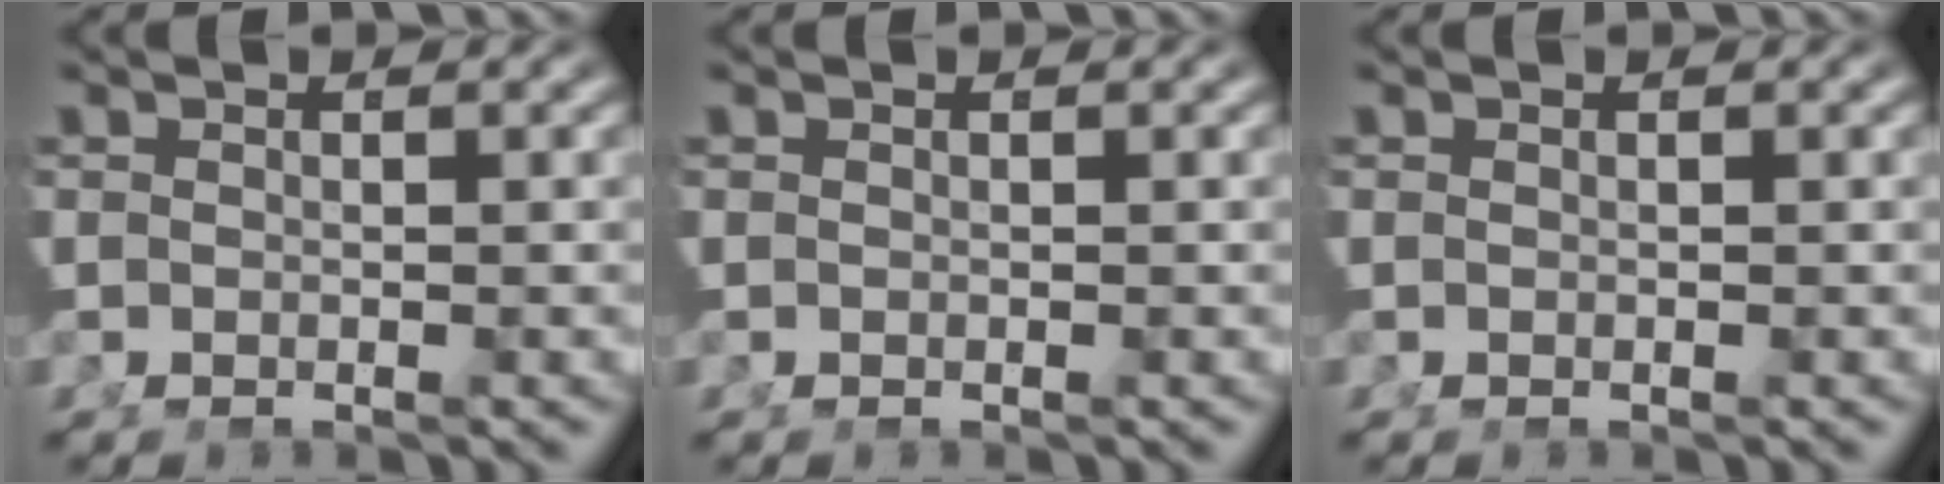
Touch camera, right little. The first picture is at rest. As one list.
[{"total": 0.0}, {"total": 0.0}]